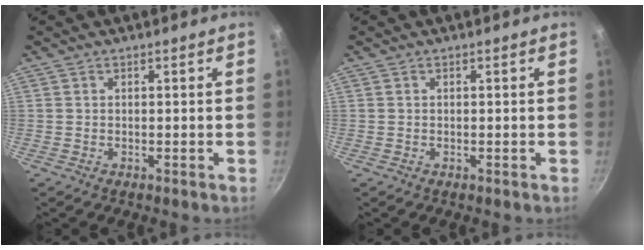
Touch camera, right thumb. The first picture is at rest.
{"total": 0.0}